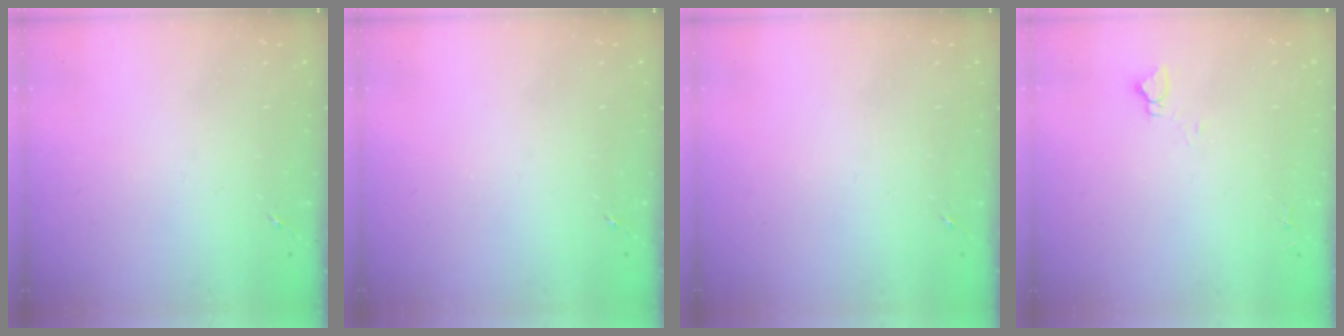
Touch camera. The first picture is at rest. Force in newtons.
{"total": 0.0}
{"total": 0.0}
{"total": 4.0, "press": 4.0, "slide": 0.4}